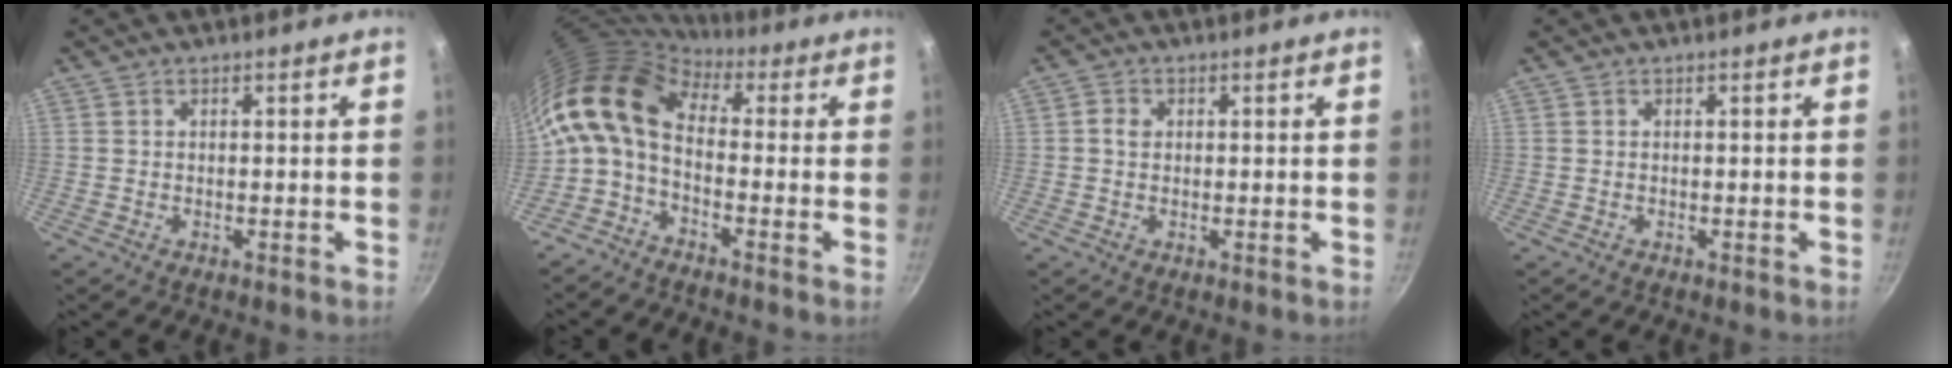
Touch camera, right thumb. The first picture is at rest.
{"total": 11.3, "force": [0.8, 6.7, 9.0], "torque": [-0.170, 0.023, -0.005]}
{"total": 2.1, "force": [0.3, 1.7, 1.2], "torque": [-0.017, 0.005, 0.002]}
{"total": 0.0}